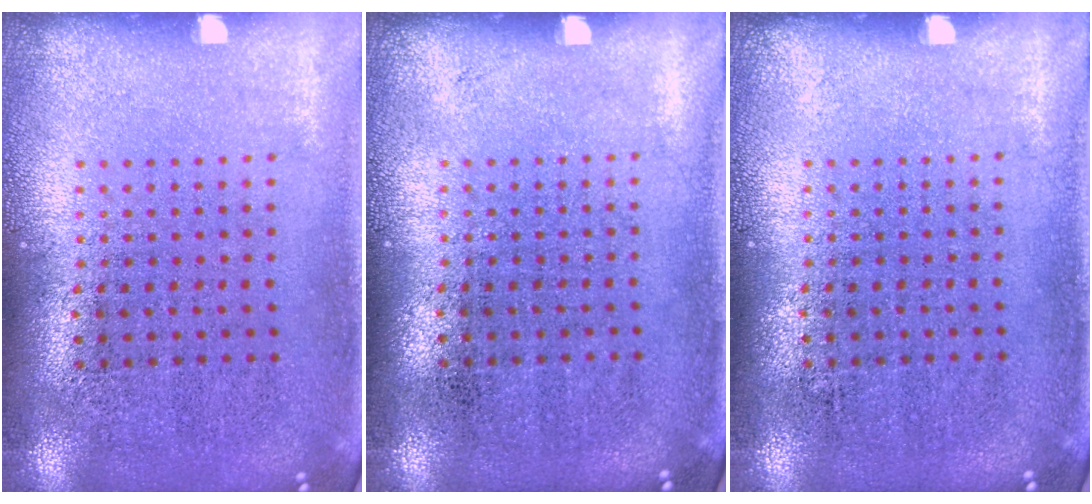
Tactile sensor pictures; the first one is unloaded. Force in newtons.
{"total": 0.0}
{"total": 0.0}